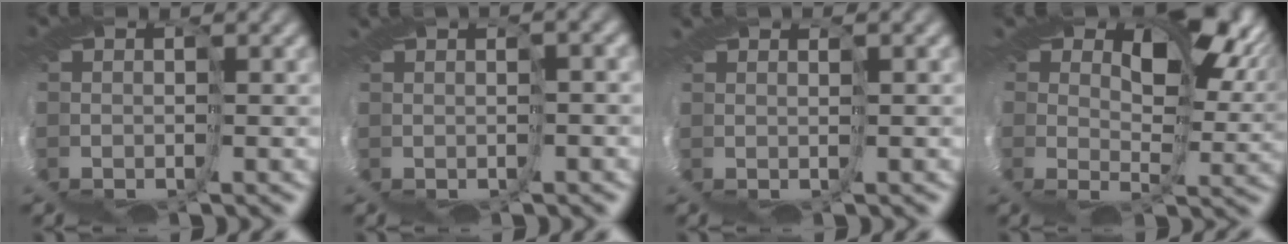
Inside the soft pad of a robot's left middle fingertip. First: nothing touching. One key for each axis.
{"total": 1.7, "fx": -0.8, "fy": -1.4, "fz": -0.1, "tx": 0.009, "ty": -0.001, "tz": 0.006}
{"total": 1.7, "fx": 0.0, "fy": -1.4, "fz": -0.9, "tx": 0.027, "ty": 0.001, "tz": 0.006}
{"total": 10.8, "fx": 7.0, "fy": 4.3, "fz": 7.0, "tx": -0.113, "ty": 0.018, "tz": 0.119}